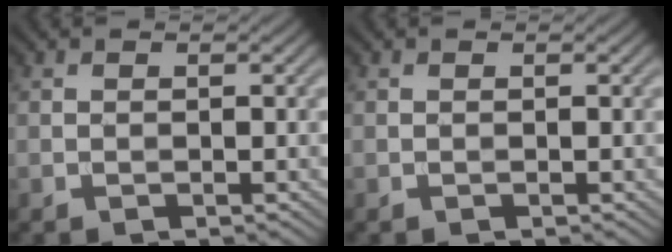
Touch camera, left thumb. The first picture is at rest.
{"total": 0.0}